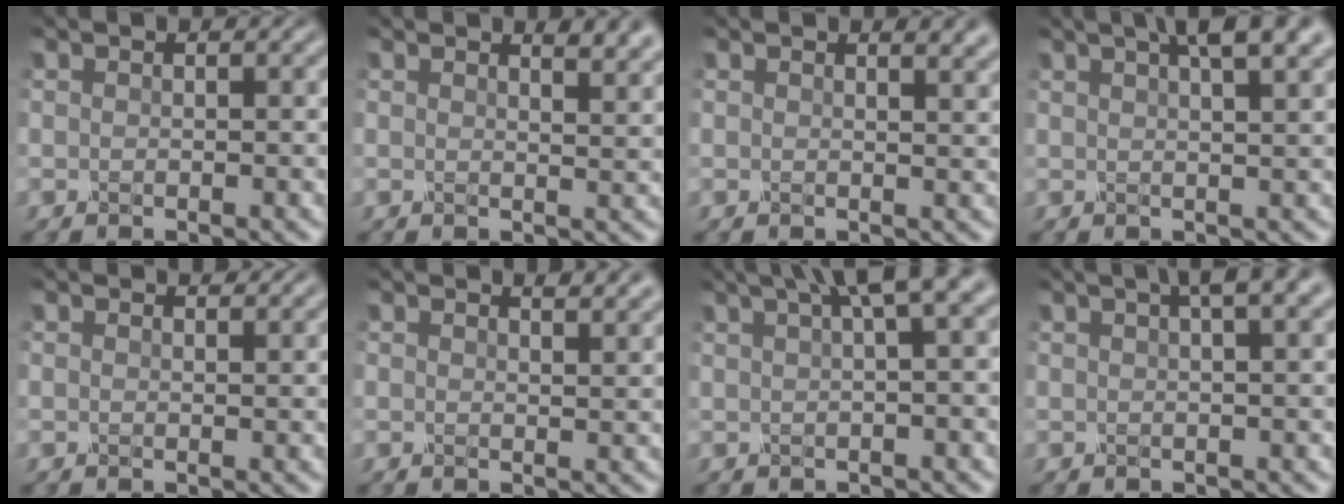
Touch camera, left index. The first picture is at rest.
{"total": 3.9, "force": [2.9, 1.3, 2.2], "torque": [-0.014, 0.015, 0.022]}
{"total": 3.0, "force": [2.2, 1.1, 1.7], "torque": [-0.008, 0.012, 0.018]}
{"total": 6.6, "force": [4.0, 2.2, 4.8], "torque": [-0.043, 0.032, 0.028]}
{"total": 1.4, "force": [1.4, 0.2, 0.4], "torque": [-0.009, 0.000, 0.017]}
{"total": 3.0, "force": [2.4, 0.9, 1.5], "torque": [-0.008, 0.014, 0.015]}
{"total": 5.3, "force": [2.7, 1.0, 4.4], "torque": [-0.052, 0.023, 0.041]}
{"total": 3.8, "force": [2.1, 0.7, 3.1], "torque": [-0.038, 0.014, 0.023]}